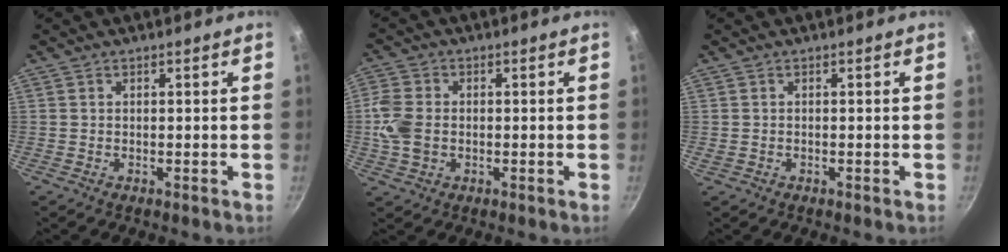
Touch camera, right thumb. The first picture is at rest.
{"total": 7.1, "force": [-0.5, 5.2, 4.7], "torque": [-0.096, 0.004, -0.016]}
{"total": 0.0}